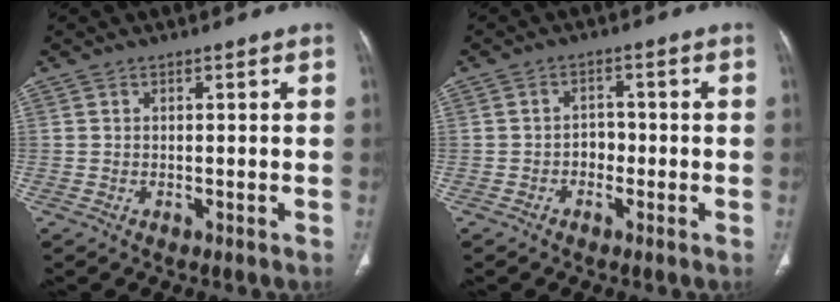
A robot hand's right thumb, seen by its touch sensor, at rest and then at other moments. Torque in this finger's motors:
{"motor_torque": [0.42, 0.63, 0.54, 0.01, -0.07]}